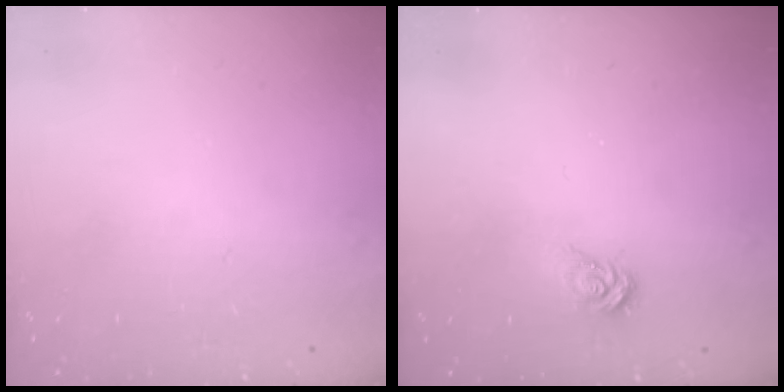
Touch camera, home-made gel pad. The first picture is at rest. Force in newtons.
{"total": 3.4, "press": 3.4, "slide": 0.3}